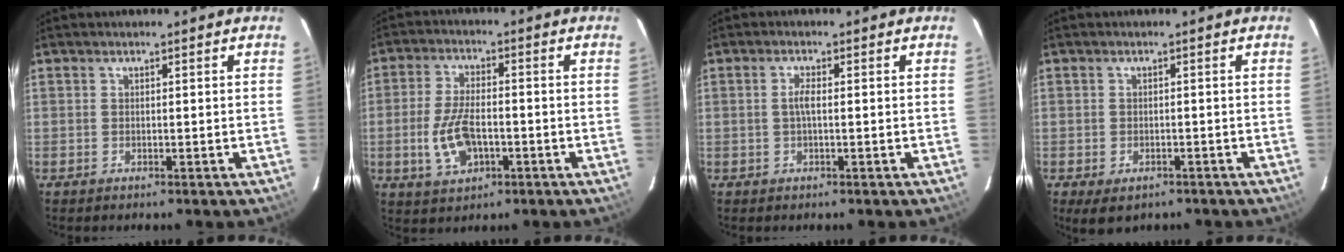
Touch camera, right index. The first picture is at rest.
{"total": 9.0, "force": [-2.4, 4.4, 7.4], "torque": [-0.157, -0.003, -0.039]}
{"total": 1.9, "force": [-0.1, 0.3, 1.9], "torque": [-0.038, 0.003, -0.004]}
{"total": 4.8, "force": [-2.9, 2.9, 2.5], "torque": [-0.051, -0.016, -0.037]}